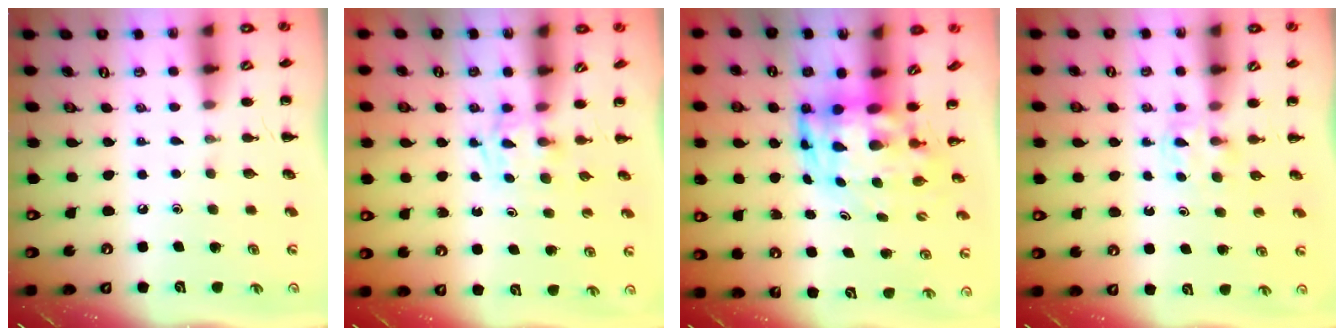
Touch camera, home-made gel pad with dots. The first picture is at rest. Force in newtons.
{"total": 1.8, "press": 1.4, "slide": 1.1}
{"total": 5.6, "press": 5.3, "slide": 1.8}
{"total": 3.0, "press": 2.8, "slide": 1.0}